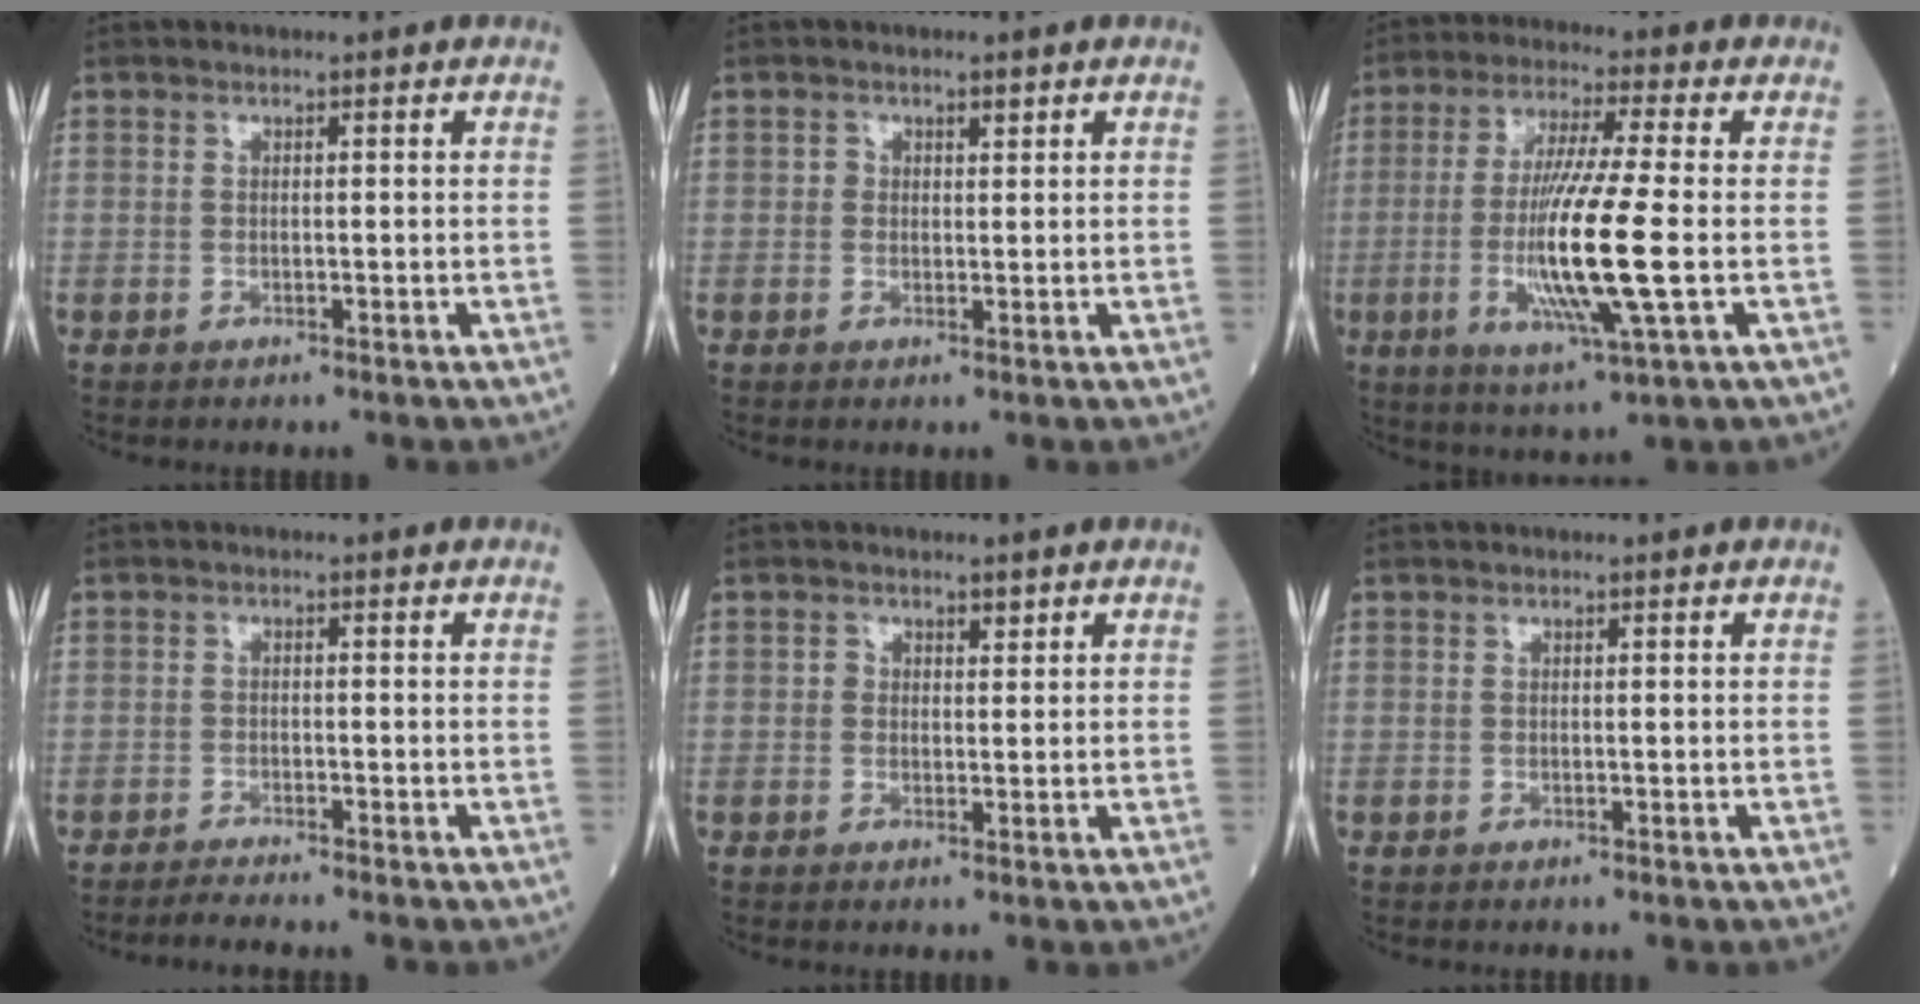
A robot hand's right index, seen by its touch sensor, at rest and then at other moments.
{"total": 1.2, "force": [0.6, 0.9, 0.5], "torque": [-0.003, 0.001, 0.007]}
{"total": 13.8, "force": [-2.2, -0.2, 13.6], "torque": [-0.271, -0.017, -0.046]}
{"total": 2.4, "force": [-2.3, -0.8, 0.4], "torque": [-0.016, -0.010, -0.043]}
{"total": 1.4, "force": [0.7, 1.1, 0.5], "torque": [-0.002, 0.002, 0.008]}
{"total": 0.0}